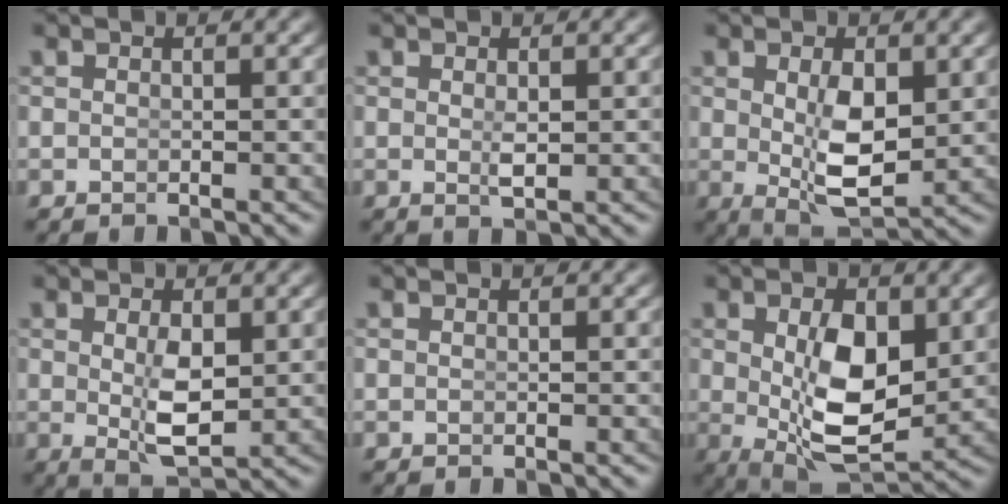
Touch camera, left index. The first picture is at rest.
{"total": 1.1, "force": [0.1, -0.1, 1.0], "torque": [-0.022, -0.011, 0.011]}
{"total": 5.7, "force": [-0.1, 2.3, 5.2], "torque": [-0.084, -0.024, 0.016]}
{"total": 4.2, "force": [0.0, 1.5, 3.9], "torque": [-0.068, -0.021, 0.015]}
{"total": 0.0}
{"total": 8.4, "force": [-0.8, 4.5, 7.0], "torque": [-0.124, -0.042, 0.016]}